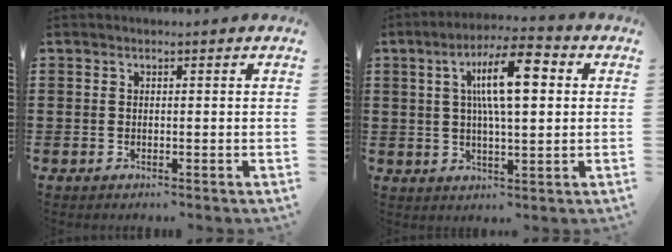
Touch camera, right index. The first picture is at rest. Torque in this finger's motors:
{"motor_torque": [2.14, 0.00, 0.43, 0.21]}